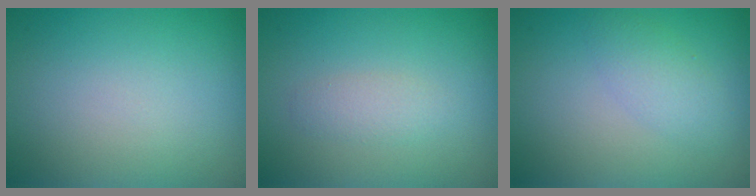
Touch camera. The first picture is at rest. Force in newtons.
{"total": 1.4, "press": 1.4, "slide": 0.1}
{"total": 2.0, "press": 2.0, "slide": 0.1}